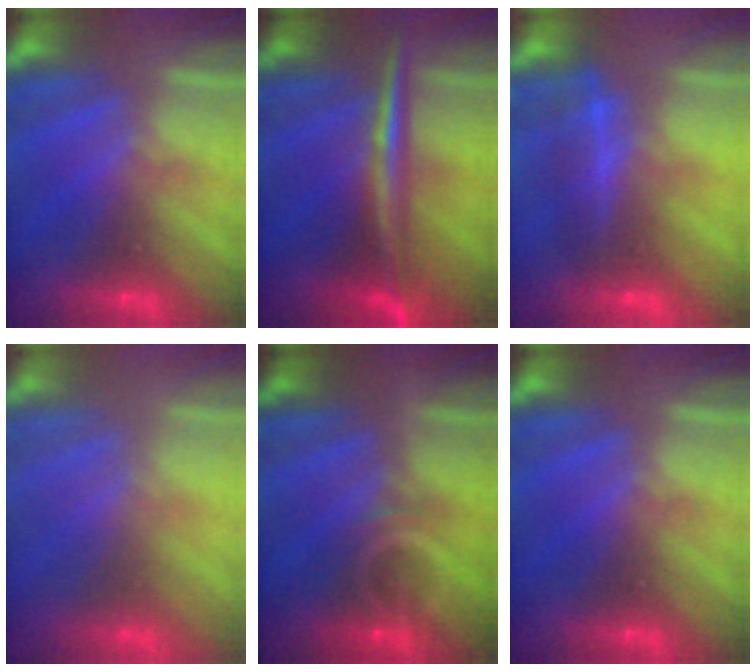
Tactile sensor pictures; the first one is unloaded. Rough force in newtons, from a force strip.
{"total": 2.9}
{"total": 2.0}
{"total": 2.5}
{"total": 4.0}
{"total": 0.0}